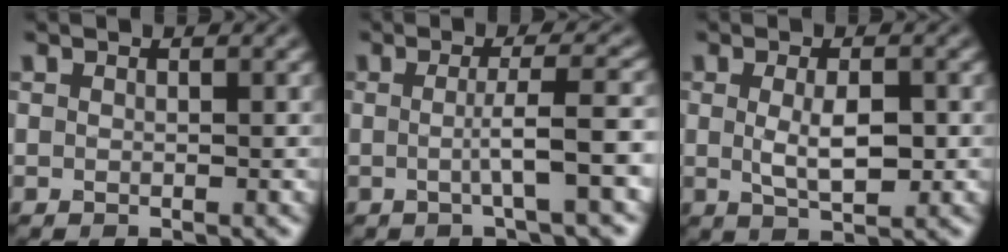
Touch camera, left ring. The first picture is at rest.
{"total": 4.4, "force": [-0.5, 0.6, 4.3], "torque": [-0.063, 0.002, -0.014]}
{"total": 3.4, "force": [0.1, 1.3, 3.2], "torque": [-0.063, -0.005, 0.003]}